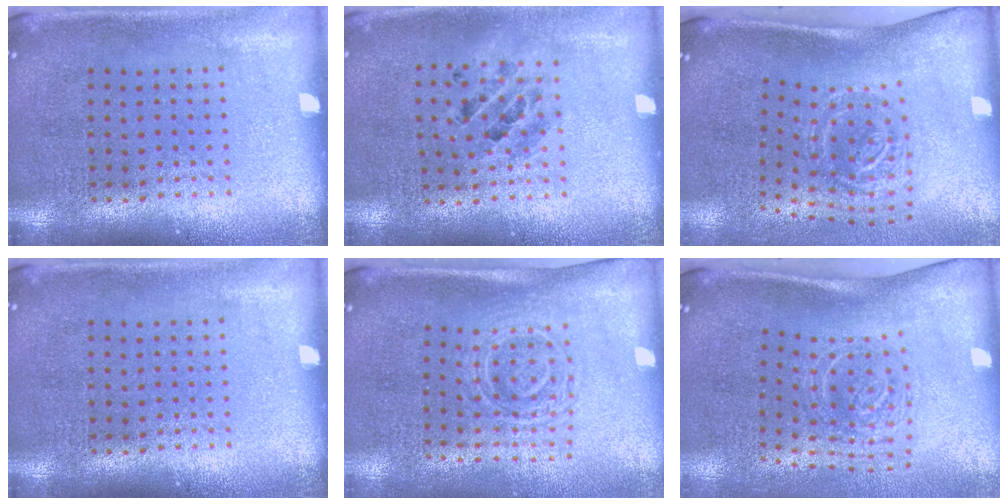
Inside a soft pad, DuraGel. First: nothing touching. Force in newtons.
{"total": 0.9, "press": 0.9, "slide": 0.2}
{"total": 2.0, "press": 1.2, "slide": 1.6}
{"total": 0.0}
{"total": 1.7, "press": 1.4, "slide": 1.0}
{"total": 1.9, "press": 1.4, "slide": 1.4}